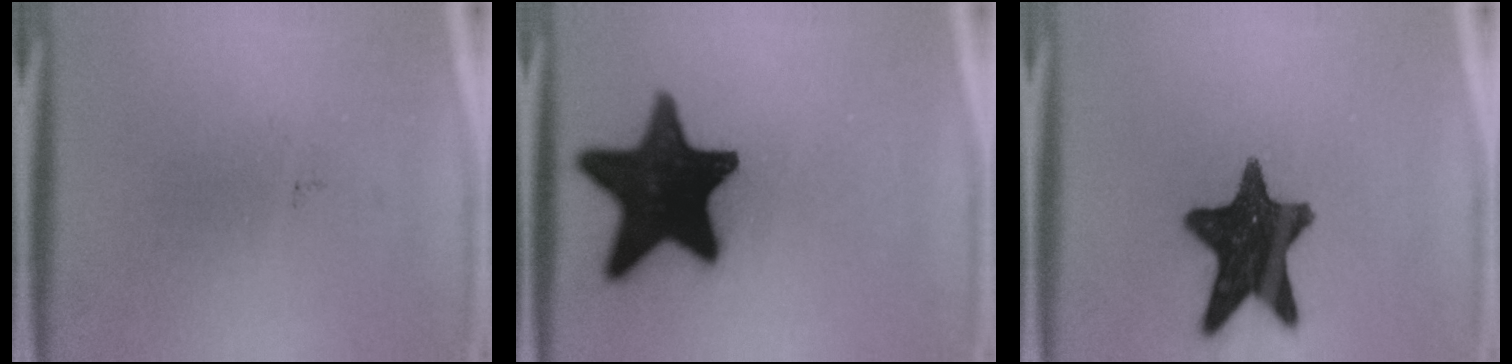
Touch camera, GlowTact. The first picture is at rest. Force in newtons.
{"total": 20.0}
{"total": 15.6}